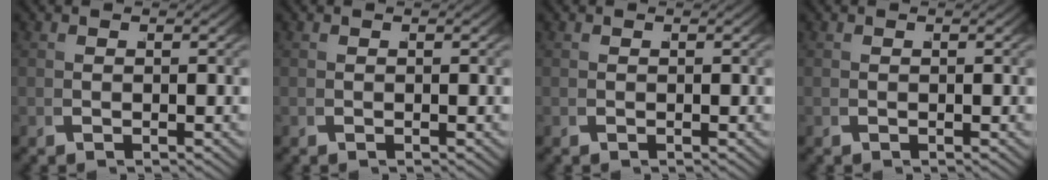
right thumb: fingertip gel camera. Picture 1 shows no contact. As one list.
[{"total": 0.0}, {"total": 0.0}, {"total": 0.0}]